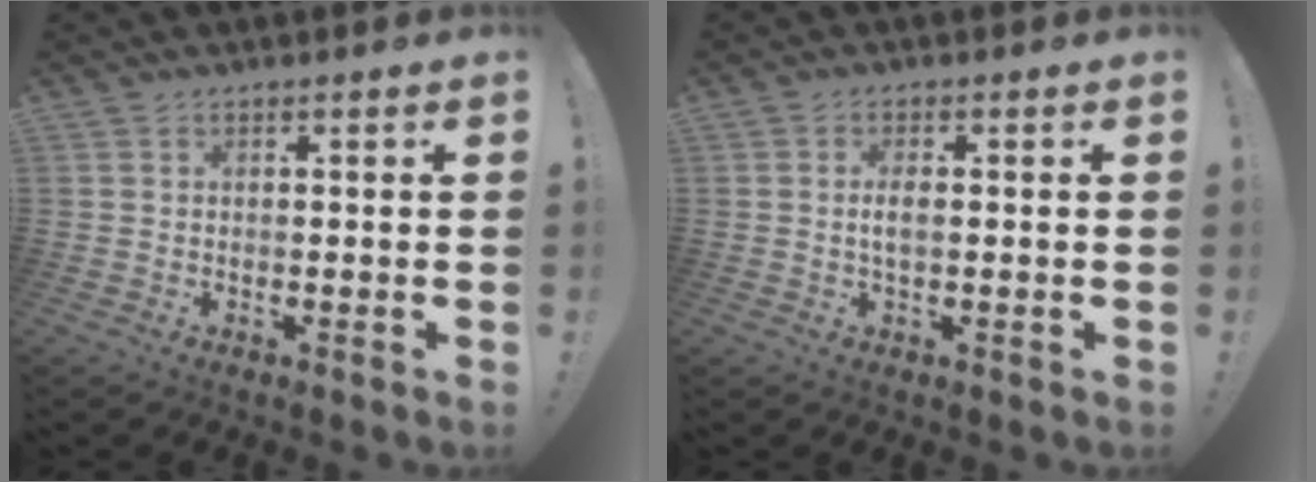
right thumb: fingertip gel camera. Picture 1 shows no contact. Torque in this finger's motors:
{"motor_torque": [0.14, 0.28, 0.33, -0.39, 0.00]}